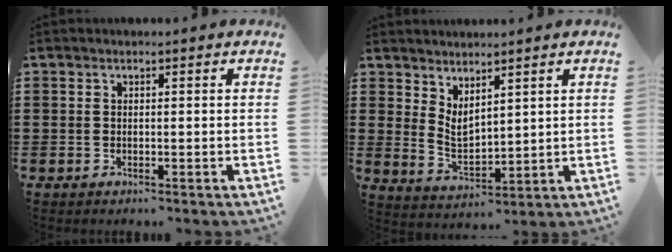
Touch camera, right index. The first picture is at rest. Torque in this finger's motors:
{"motor_torque": [0.81, 1.33, 0.05, 0.05]}